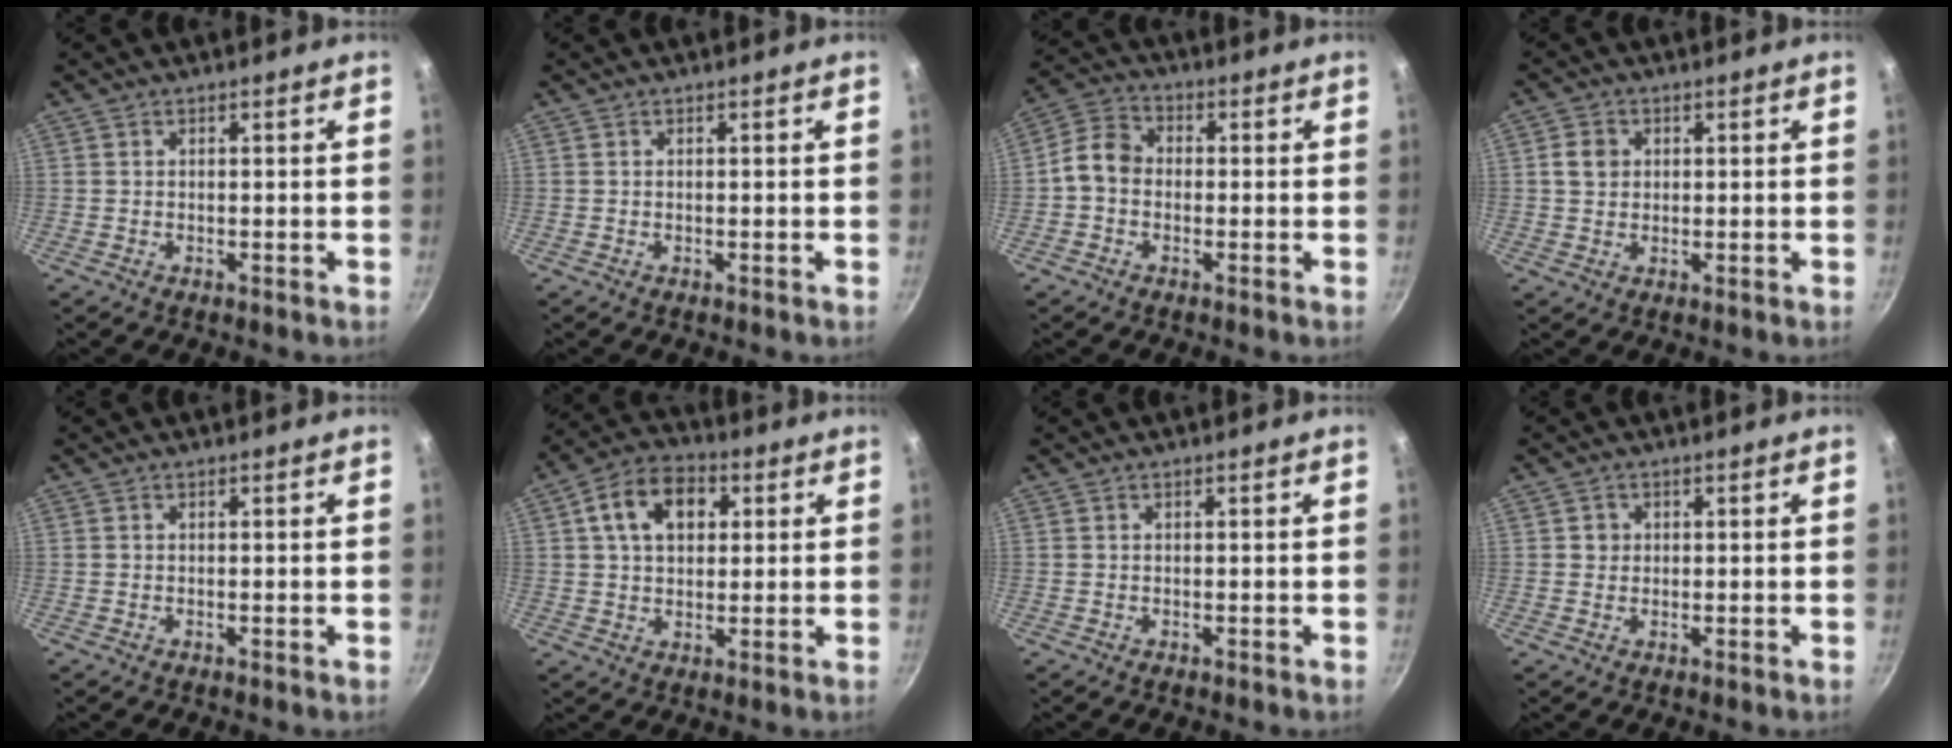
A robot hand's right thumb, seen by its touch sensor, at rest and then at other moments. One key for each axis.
{"total": 0.0}
{"total": 6.3, "fx": -0.9, "fy": 5.0, "fz": 3.7, "tx": -0.054, "ty": 0.023, "tz": -0.039}
{"total": 3.7, "fx": 0.7, "fy": 3.2, "fz": 1.8, "tx": -0.019, "ty": 0.005, "tz": 0.010}
{"total": 0.0}
{"total": 11.2, "fx": 3.2, "fy": 7.8, "fz": 7.4, "tx": -0.103, "ty": 0.011, "tz": 0.040}
{"total": 0.0}
{"total": 1.8, "fx": 0.3, "fy": 1.7, "fz": 0.4, "tx": 0.004, "ty": 0.003, "tz": 0.001}